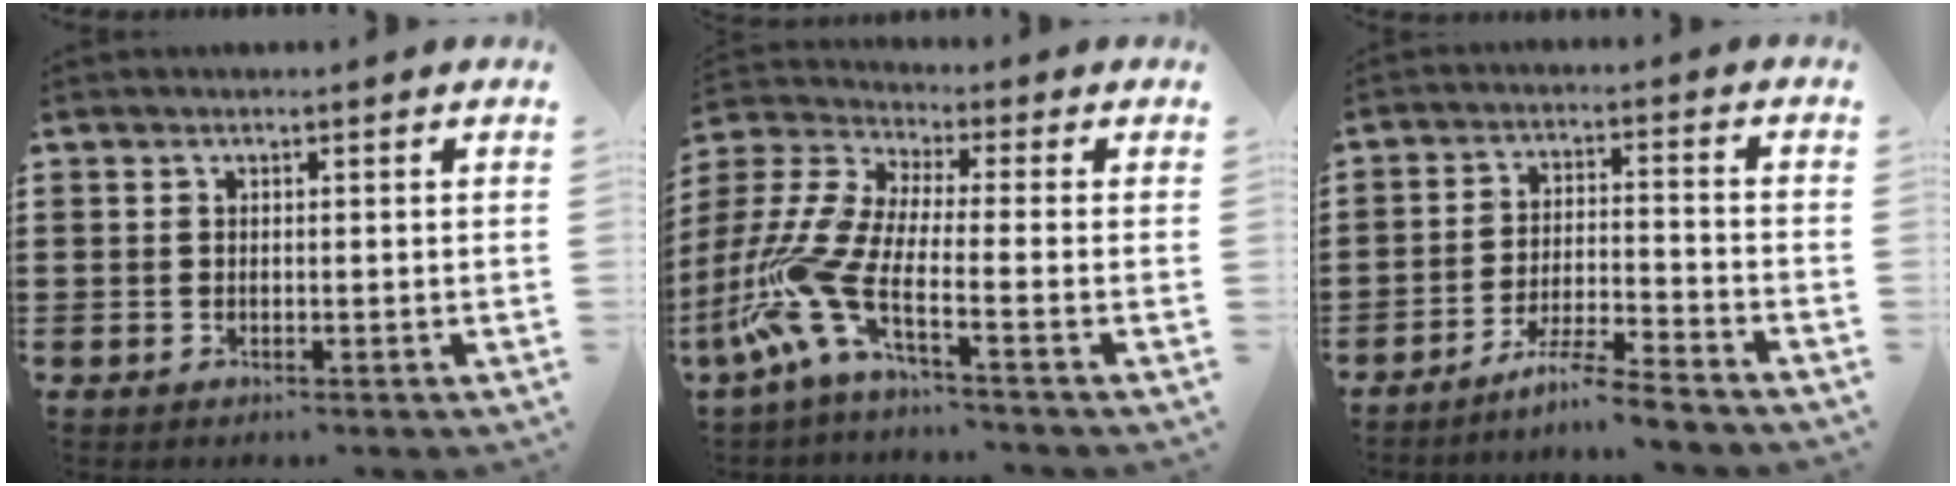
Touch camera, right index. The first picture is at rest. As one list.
[{"total": 9.5, "force": [-4.3, 2.4, 8.1], "torque": [-0.238, -0.038, -0.101]}, {"total": 6.0, "force": [-5.5, -0.6, 2.3], "torque": [-0.052, -0.012, -0.108]}]